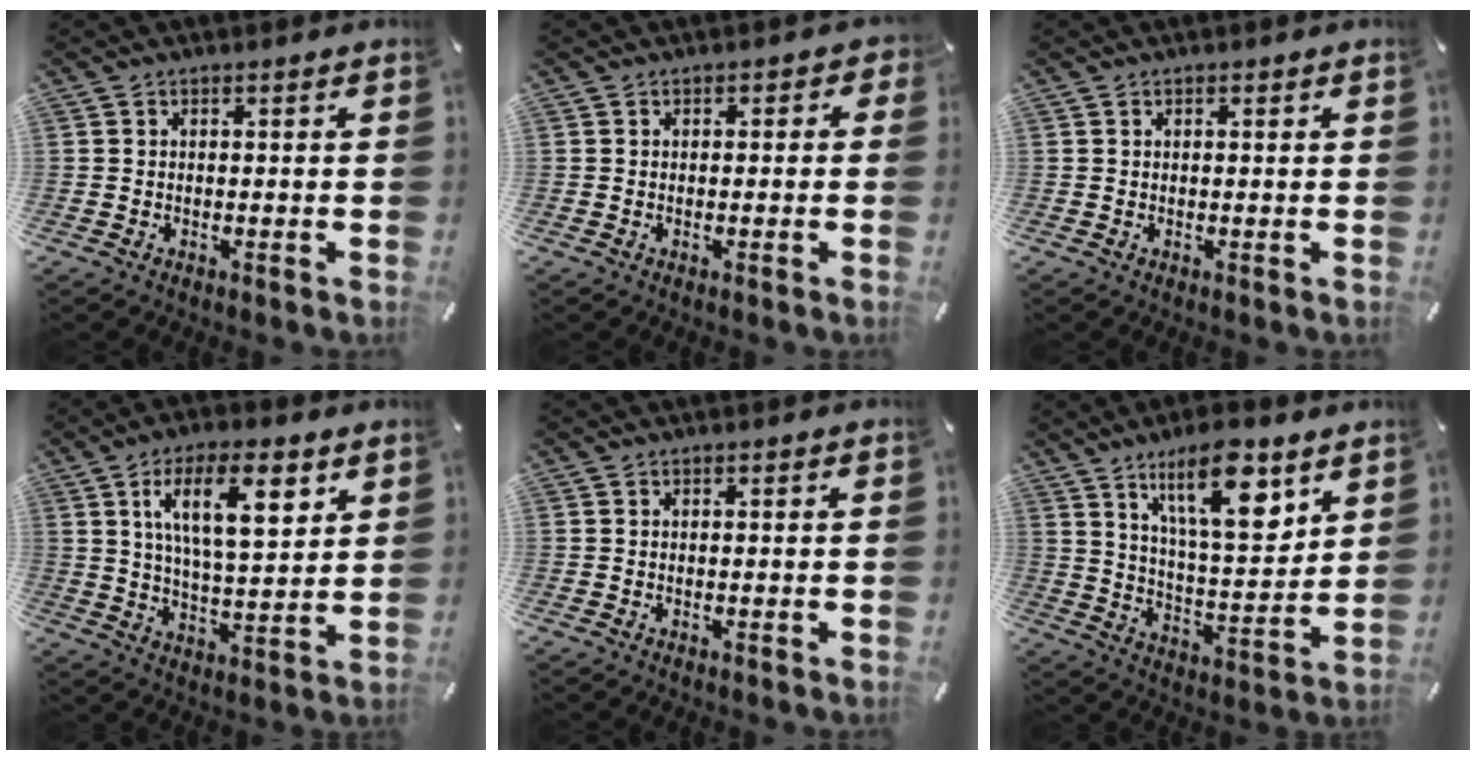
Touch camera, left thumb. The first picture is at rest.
{"total": 1.5, "force": [-0.7, 1.2, 0.6], "torque": [-0.002, 0.005, -0.017]}
{"total": 0.6, "force": [0.2, 0.5, 0.4], "torque": [-0.007, 0.003, 0.002]}
{"total": 15.1, "force": [6.7, 6.3, 11.9], "torque": [-0.201, -0.011, 0.108]}
{"total": 0.0}
{"total": 16.8, "force": [10.3, 6.0, 11.9], "torque": [-0.187, -0.051, 0.168]}